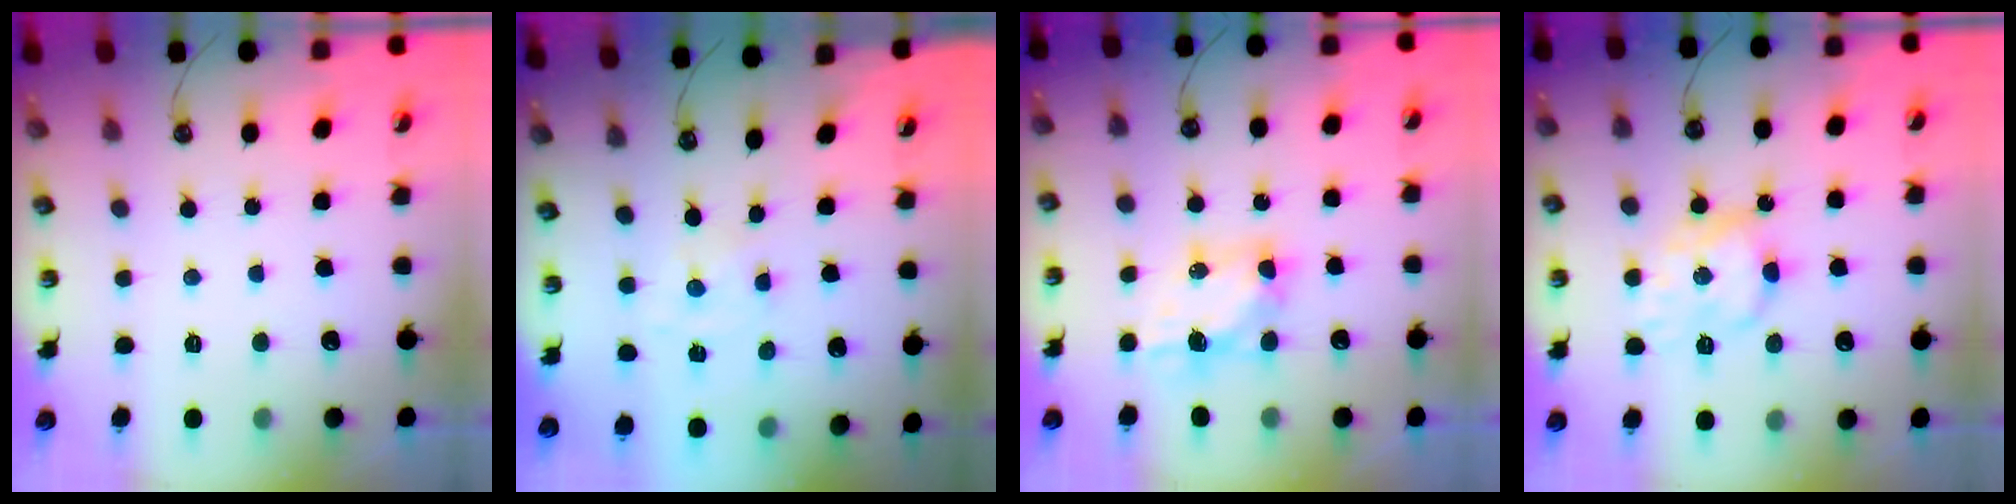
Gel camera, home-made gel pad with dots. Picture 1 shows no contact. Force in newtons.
{"total": 0.0}
{"total": 6.4, "press": 6.4, "slide": 0.4}
{"total": 11.0, "press": 11.0, "slide": 0.0}